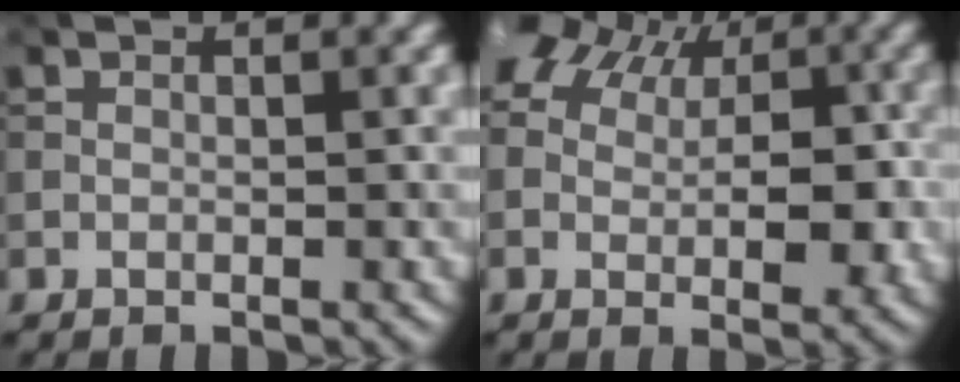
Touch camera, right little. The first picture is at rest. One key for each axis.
{"total": 9.6, "fx": 2.2, "fy": 6.6, "fz": 6.7, "tx": -0.086, "ty": 0.010, "tz": 0.036}